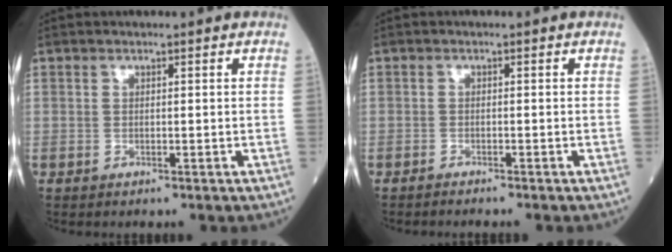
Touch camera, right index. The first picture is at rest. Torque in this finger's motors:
{"motor_torque": [-0.13, -0.15, 0.05, -0.02]}